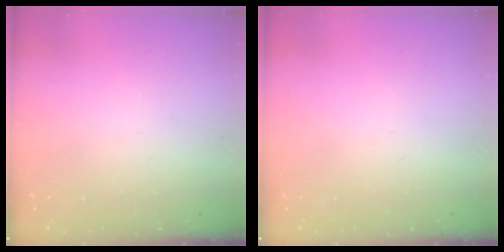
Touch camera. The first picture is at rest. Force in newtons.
{"total": 0.0}